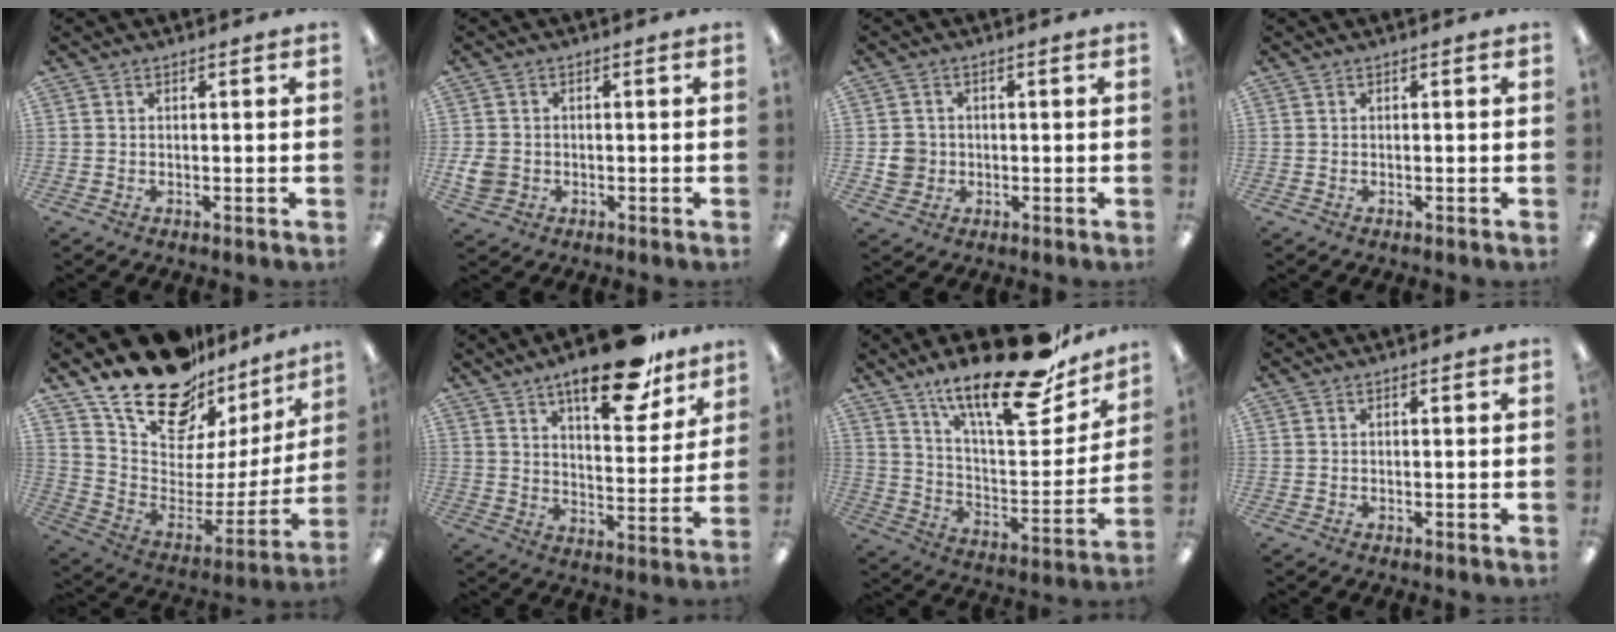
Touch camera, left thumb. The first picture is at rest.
{"total": 4.1, "force": [-0.7, 3.7, 1.8], "torque": [-0.028, 0.002, -0.012]}
{"total": 4.4, "force": [-0.4, 4.3, 1.0], "torque": [-0.004, 0.006, -0.009]}
{"total": 0.0}
{"total": 23.8, "force": [18.9, 10.9, 9.5], "torque": [-0.161, -0.129, 0.346]}
{"total": 18.3, "force": [13.0, 6.6, 11.2], "torque": [-0.159, -0.071, 0.211]}
{"total": 24.7, "force": [18.3, 7.2, 14.9], "torque": [-0.226, -0.118, 0.302]}
{"total": 0.0}